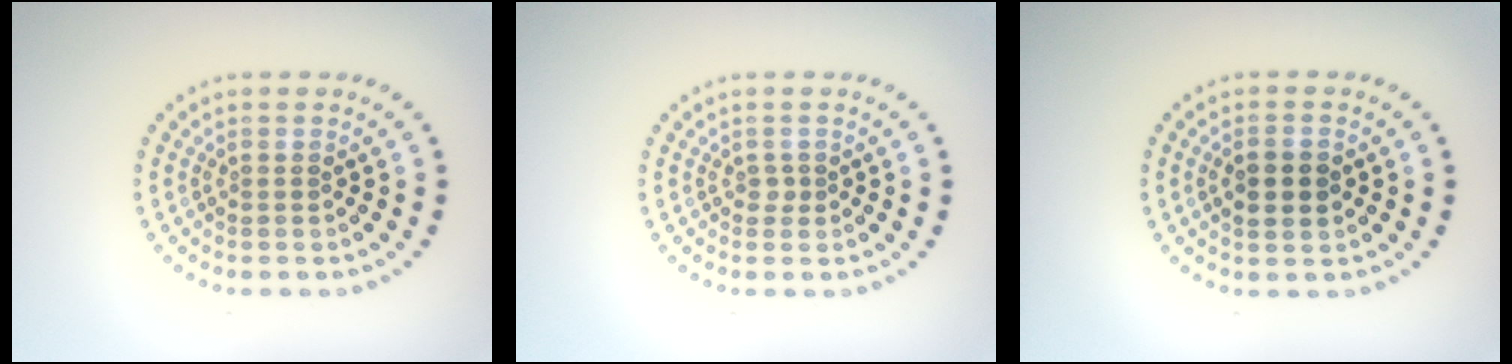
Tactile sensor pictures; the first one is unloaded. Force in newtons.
{"total": 0.7, "press": 0.6, "slide": 0.4}
{"total": 2.4, "press": 2.4, "slide": 0.2}